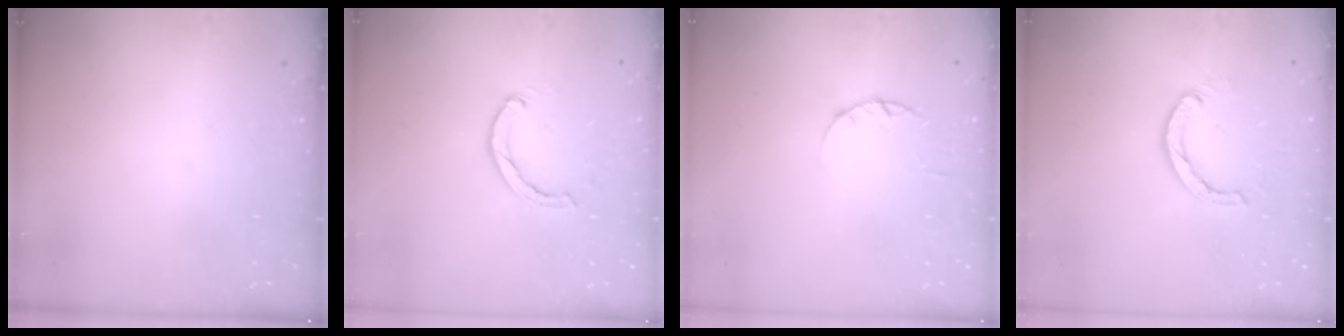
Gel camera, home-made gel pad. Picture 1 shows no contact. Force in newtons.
{"total": 2.4, "press": 2.4, "slide": 0.1}
{"total": 1.7, "press": 1.7, "slide": 0.3}
{"total": 4.0, "press": 4.0, "slide": 0.4}